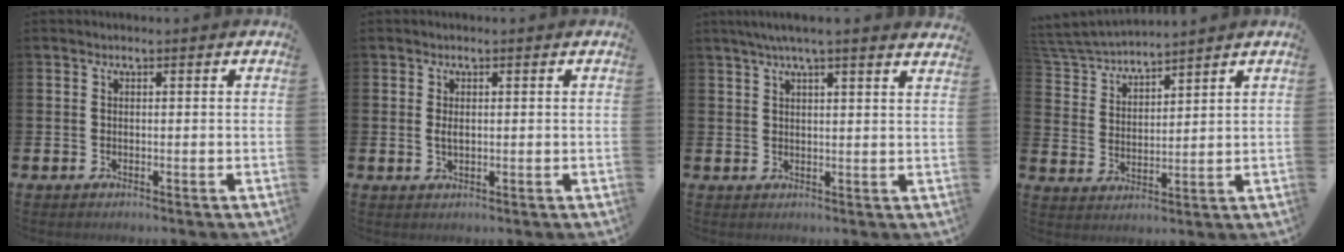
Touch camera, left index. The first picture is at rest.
{"total": 1.2, "force": [0.2, 0.6, 1.0], "torque": [-0.009, 0.000, -0.001]}
{"total": 4.1, "force": [3.7, -0.3, 1.9], "torque": [-0.052, -0.003, 0.067]}
{"total": 4.9, "force": [4.9, 0.6, 0.3], "torque": [-0.034, -0.030, 0.086]}